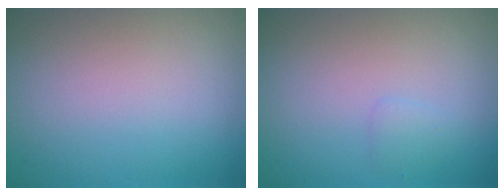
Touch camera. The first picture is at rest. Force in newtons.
{"total": 0.8, "press": 0.7, "slide": 0.1}